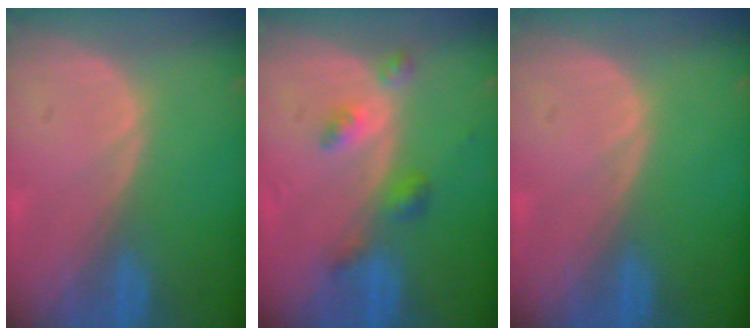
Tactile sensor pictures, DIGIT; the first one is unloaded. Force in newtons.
{"total": 4.2, "press": 3.9, "slide": 1.6}
{"total": 0.0}